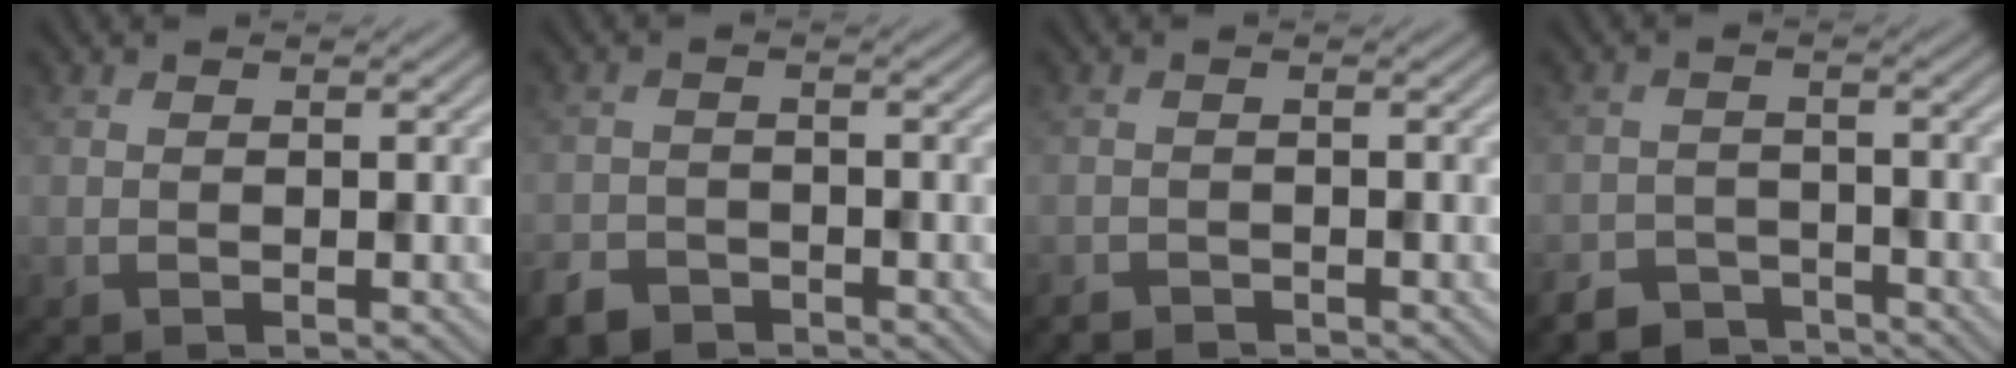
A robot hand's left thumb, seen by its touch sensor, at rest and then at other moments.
{"total": 3.1, "force": [-2.5, 1.7, 0.7], "torque": [-0.021, -0.004, -0.054]}
{"total": 1.3, "force": [-1.3, 0.4, -0.1], "torque": [-0.004, -0.002, -0.026]}
{"total": 4.3, "force": [-3.8, 1.9, 0.7], "torque": [-0.012, -0.005, -0.071]}